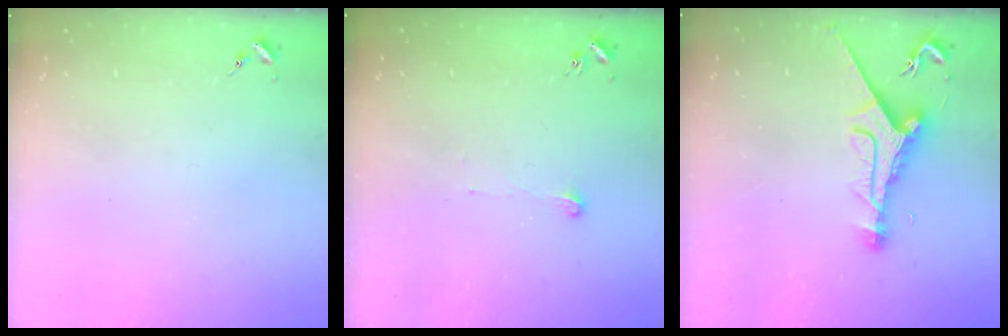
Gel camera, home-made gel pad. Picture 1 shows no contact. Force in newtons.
{"total": 3.7, "press": 3.6, "slide": 0.3}
{"total": 10.0, "press": 9.9, "slide": 0.7}